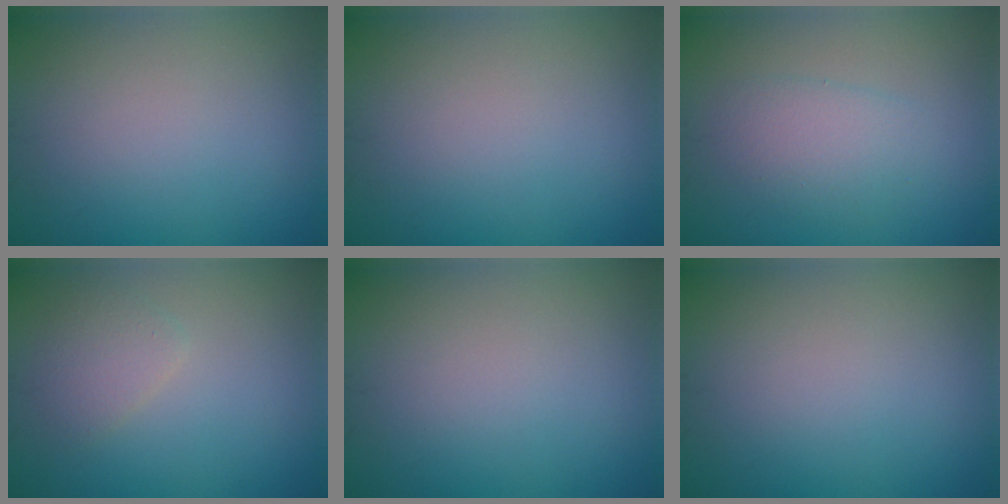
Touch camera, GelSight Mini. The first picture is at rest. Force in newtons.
{"total": 0.0}
{"total": 2.6, "press": 2.6, "slide": 0.2}
{"total": 1.8, "press": 1.8, "slide": 0.2}
{"total": 0.0}
{"total": 0.0}